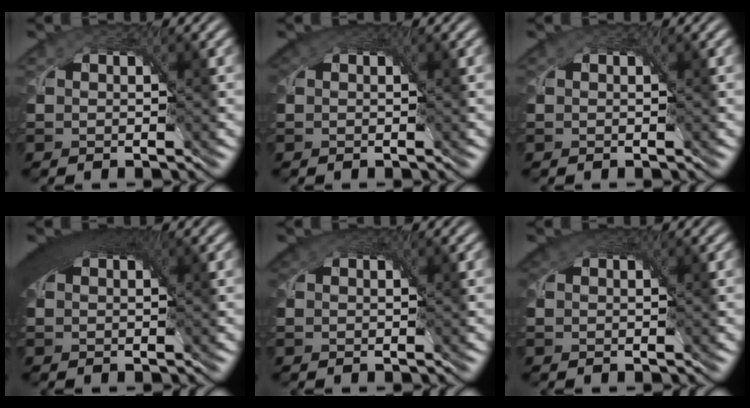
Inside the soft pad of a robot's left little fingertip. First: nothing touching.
{"total": 2.4, "force": [1.3, 1.5, 1.4], "torque": [-0.026, 0.005, 0.015]}
{"total": 0.0}
{"total": 6.6, "force": [2.8, 3.2, 5.0], "torque": [-0.083, 0.014, 0.032]}
{"total": 2.1, "force": [1.1, 1.3, 1.2], "torque": [-0.022, 0.004, 0.013]}
{"total": 2.1, "force": [1.2, 1.3, 1.2], "torque": [-0.022, 0.005, 0.013]}